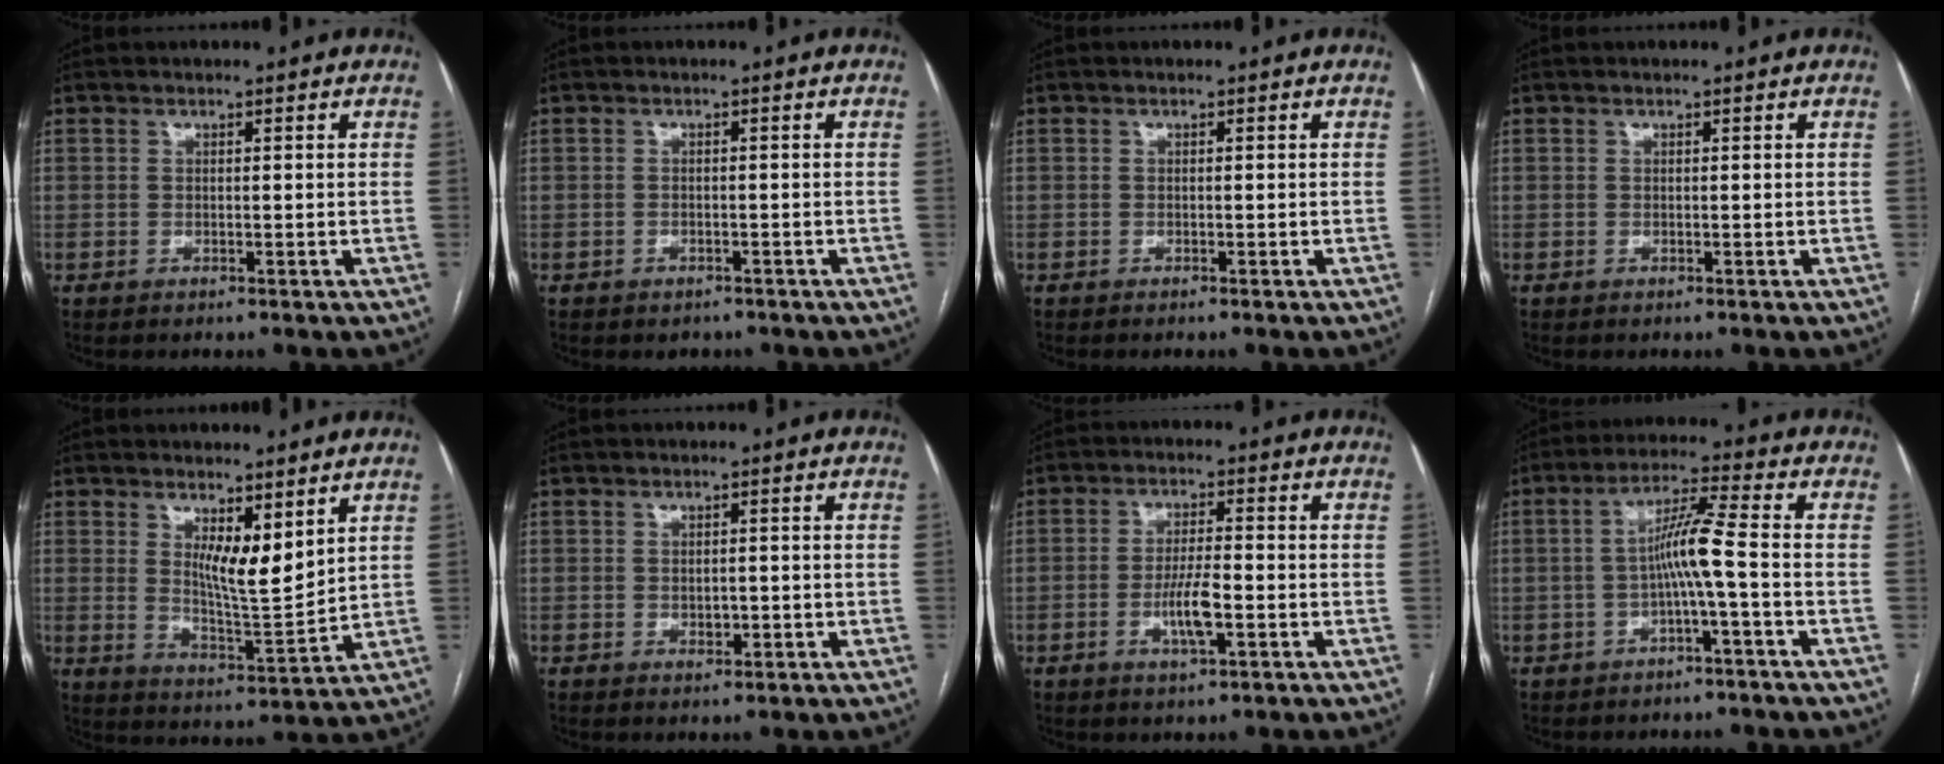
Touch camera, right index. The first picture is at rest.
{"total": 1.6, "force": [-1.3, 1.0, 0.2], "torque": [-0.007, 0.002, -0.015]}
{"total": 0.6, "force": [-0.5, -0.1, 0.3], "torque": [-0.003, 0.000, -0.009]}
{"total": 0.0}
{"total": 7.3, "force": [3.7, 1.7, 6.1], "torque": [-0.106, -0.020, 0.070]}
{"total": 1.6, "force": [-0.3, 1.1, 1.2], "torque": [-0.018, 0.001, 0.001]}
{"total": 5.3, "force": [-1.8, 0.8, 4.9], "torque": [-0.096, -0.003, -0.031]}
{"total": 6.4, "force": [-1.4, -0.7, 6.2], "torque": [-0.114, 0.019, -0.025]}